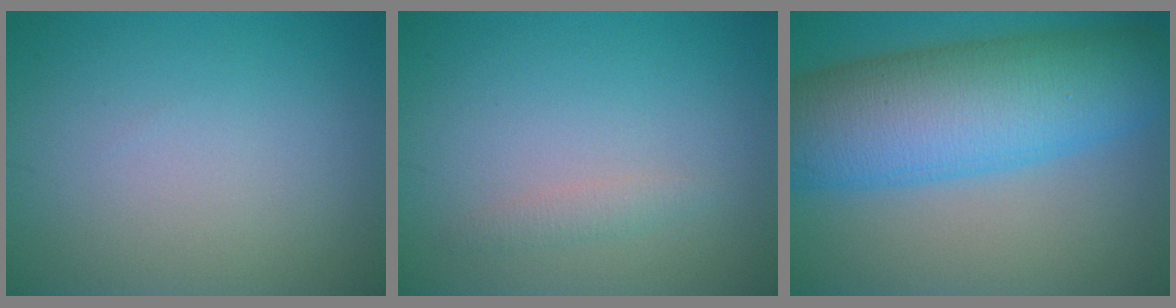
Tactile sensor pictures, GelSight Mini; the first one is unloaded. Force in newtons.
{"total": 1.1, "press": 1.1, "slide": 0.0}
{"total": 12.7, "press": 12.7, "slide": 0.2}